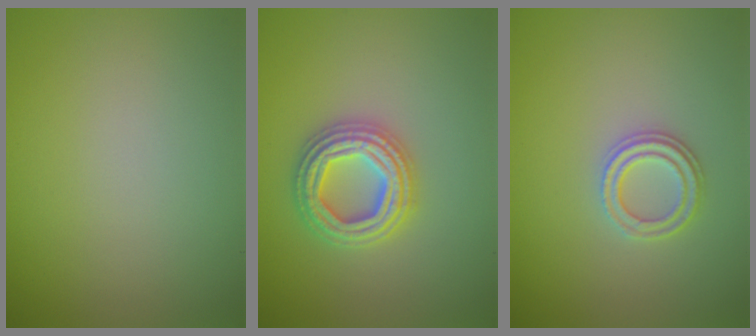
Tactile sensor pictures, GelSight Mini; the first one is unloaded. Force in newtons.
{"total": 4.7, "press": 4.6, "slide": 0.8}
{"total": 2.3, "press": 2.1, "slide": 1.0}